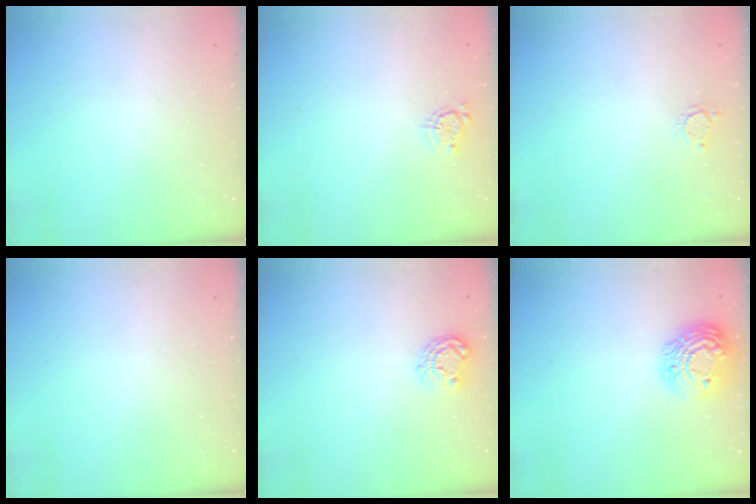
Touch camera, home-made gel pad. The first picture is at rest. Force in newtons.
{"total": 4.4, "press": 4.4, "slide": 0.5}
{"total": 3.4, "press": 3.3, "slide": 0.3}
{"total": 0.0}
{"total": 7.5, "press": 7.5, "slide": 0.5}
{"total": 14.0, "press": 14.0, "slide": 1.0}